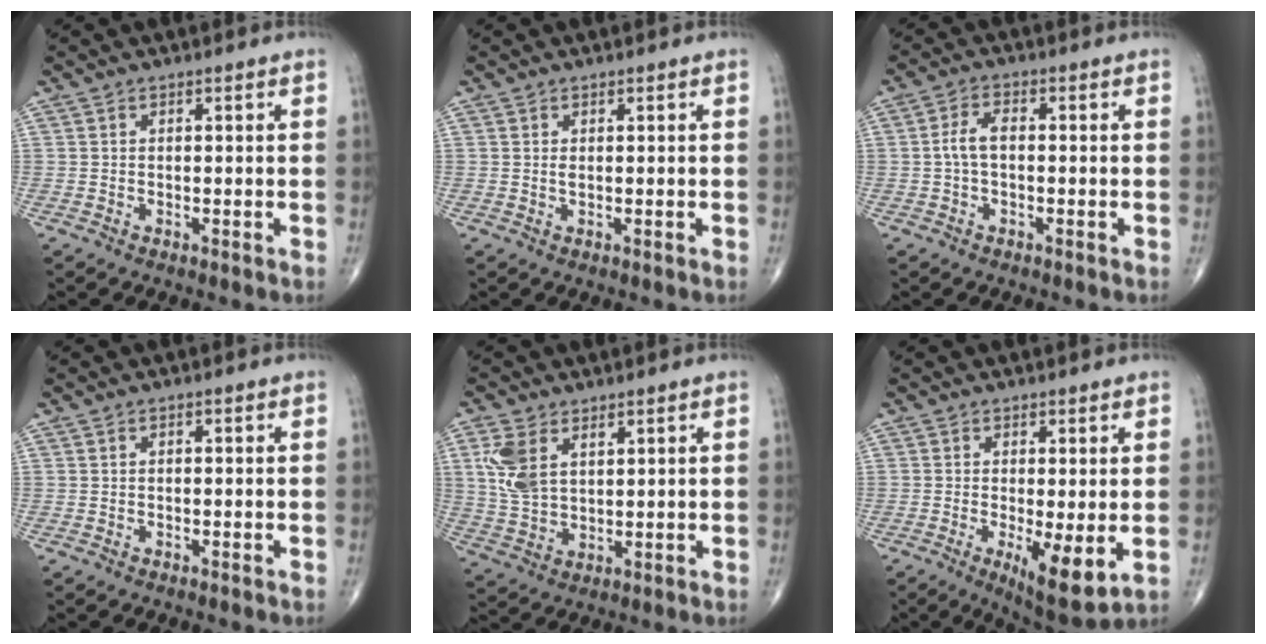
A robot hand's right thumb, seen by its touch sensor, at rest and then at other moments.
{"total": 0.6, "force": [0.1, 0.3, 0.5], "torque": [-0.007, -0.001, 0.003]}
{"total": 3.8, "force": [-0.2, 1.9, 3.3], "torque": [-0.068, 0.015, -0.008]}
{"total": 0.0}
{"total": 8.1, "force": [3.5, 4.7, 5.6], "torque": [-0.111, -0.006, 0.077]}
{"total": 8.4, "force": [-1.6, 2.4, 7.9], "torque": [-0.124, -0.027, -0.019]}